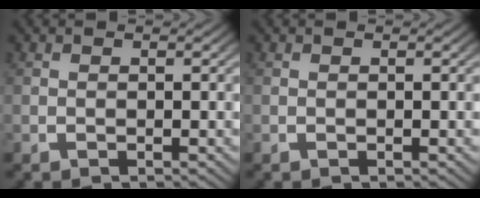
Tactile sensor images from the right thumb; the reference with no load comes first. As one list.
[{"total": 0.0}]